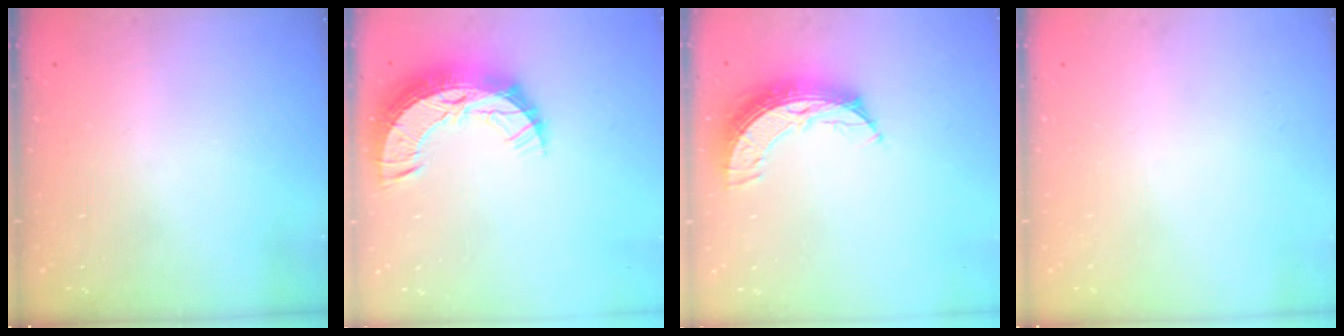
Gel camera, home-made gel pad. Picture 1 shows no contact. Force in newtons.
{"total": 13.4, "press": 13.4, "slide": 0.9}
{"total": 10.6, "press": 10.6, "slide": 1.0}
{"total": 0.0}